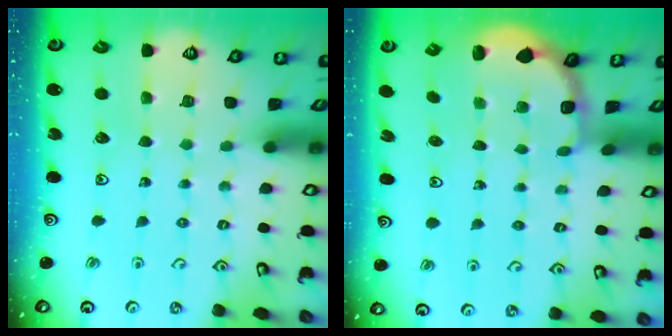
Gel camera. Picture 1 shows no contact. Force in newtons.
{"total": 1.8, "press": 1.6, "slide": 0.7}